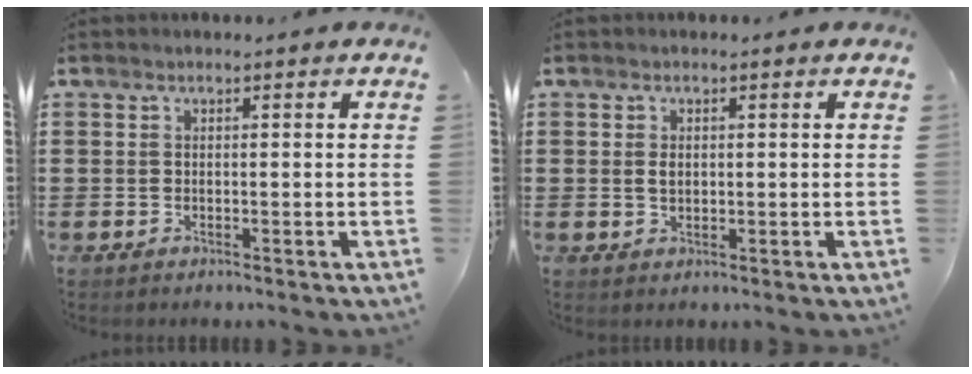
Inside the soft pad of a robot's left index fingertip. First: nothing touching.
{"total": 1.6, "force": [0.3, 1.0, 1.3], "torque": [-0.029, 0.005, 0.005]}